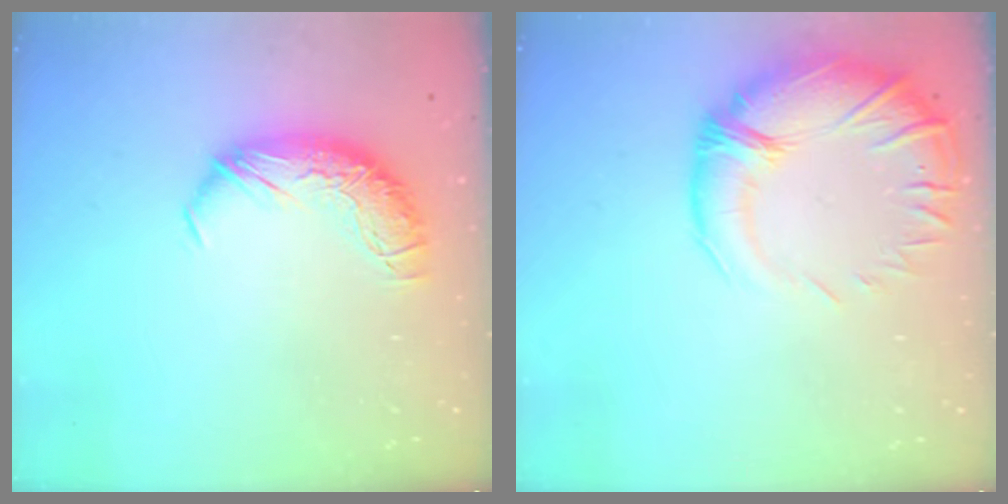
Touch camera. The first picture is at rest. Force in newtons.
{"total": 4.4, "press": 2.3, "slide": 3.7}